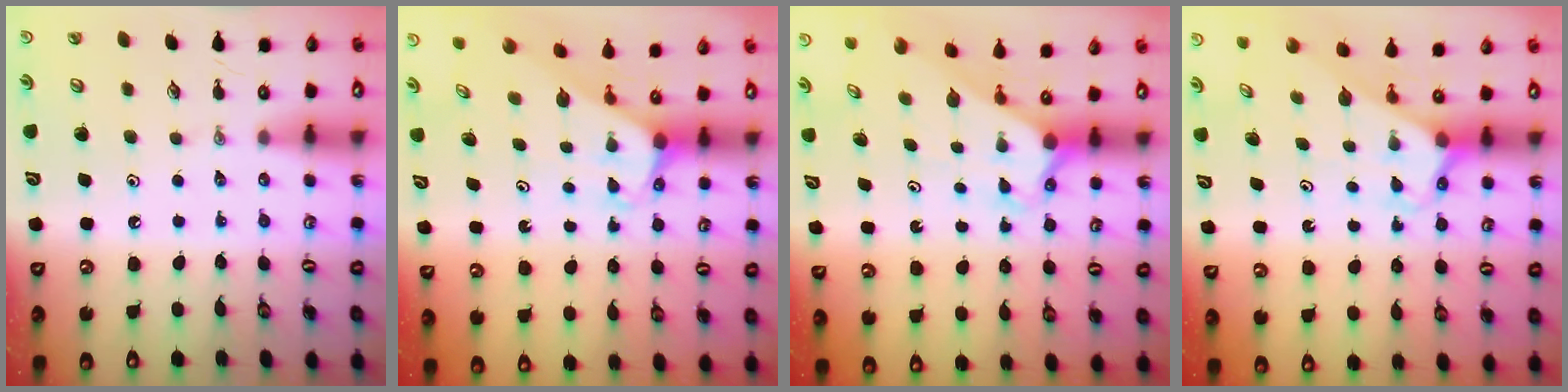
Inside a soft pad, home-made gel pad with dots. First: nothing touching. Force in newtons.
{"total": 2.1, "press": 2.1, "slide": 0.1}
{"total": 2.6, "press": 2.6, "slide": 0.2}
{"total": 2.5, "press": 2.5, "slide": 0.2}